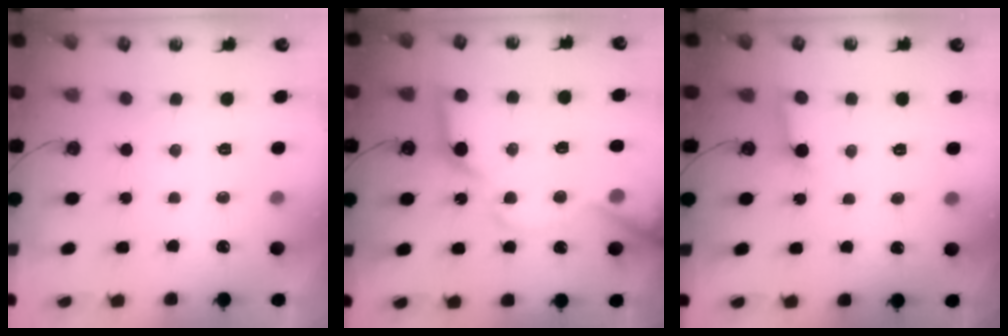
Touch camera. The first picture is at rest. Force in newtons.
{"total": 19.7, "press": 19.5, "slide": 2.7}
{"total": 2.6, "press": 2.6, "slide": 0.4}